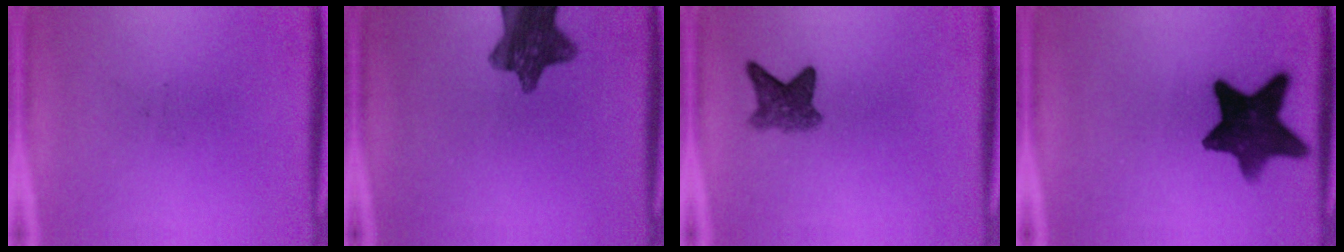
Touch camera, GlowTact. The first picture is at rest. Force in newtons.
{"total": 10.1}
{"total": 4.1}
{"total": 12.4}